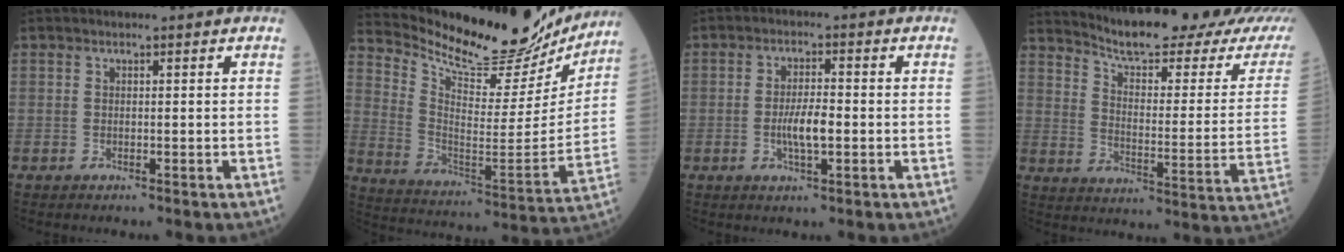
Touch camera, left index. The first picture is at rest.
{"total": 23.8, "force": [22.0, 4.9, 7.7], "torque": [-0.134, -0.055, 0.316]}
{"total": 4.5, "force": [-1.1, 0.9, 4.2], "torque": [-0.082, -0.005, -0.021]}
{"total": 21.0, "force": [19.2, 1.6, 8.4], "torque": [-0.115, -0.073, 0.246]}